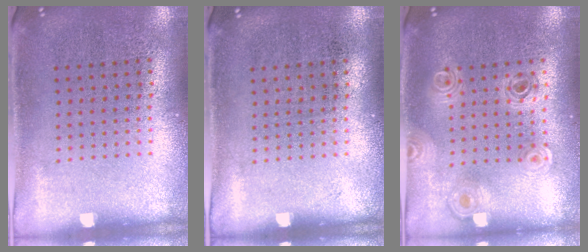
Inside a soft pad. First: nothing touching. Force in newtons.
{"total": 0.0}
{"total": 0.8, "press": 0.8, "slide": 0.1}